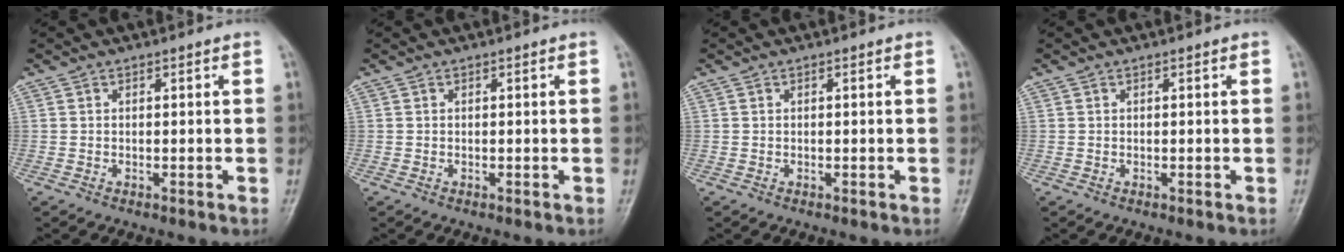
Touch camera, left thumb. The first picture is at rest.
{"total": 0.0}
{"total": 0.0}
{"total": 0.0}